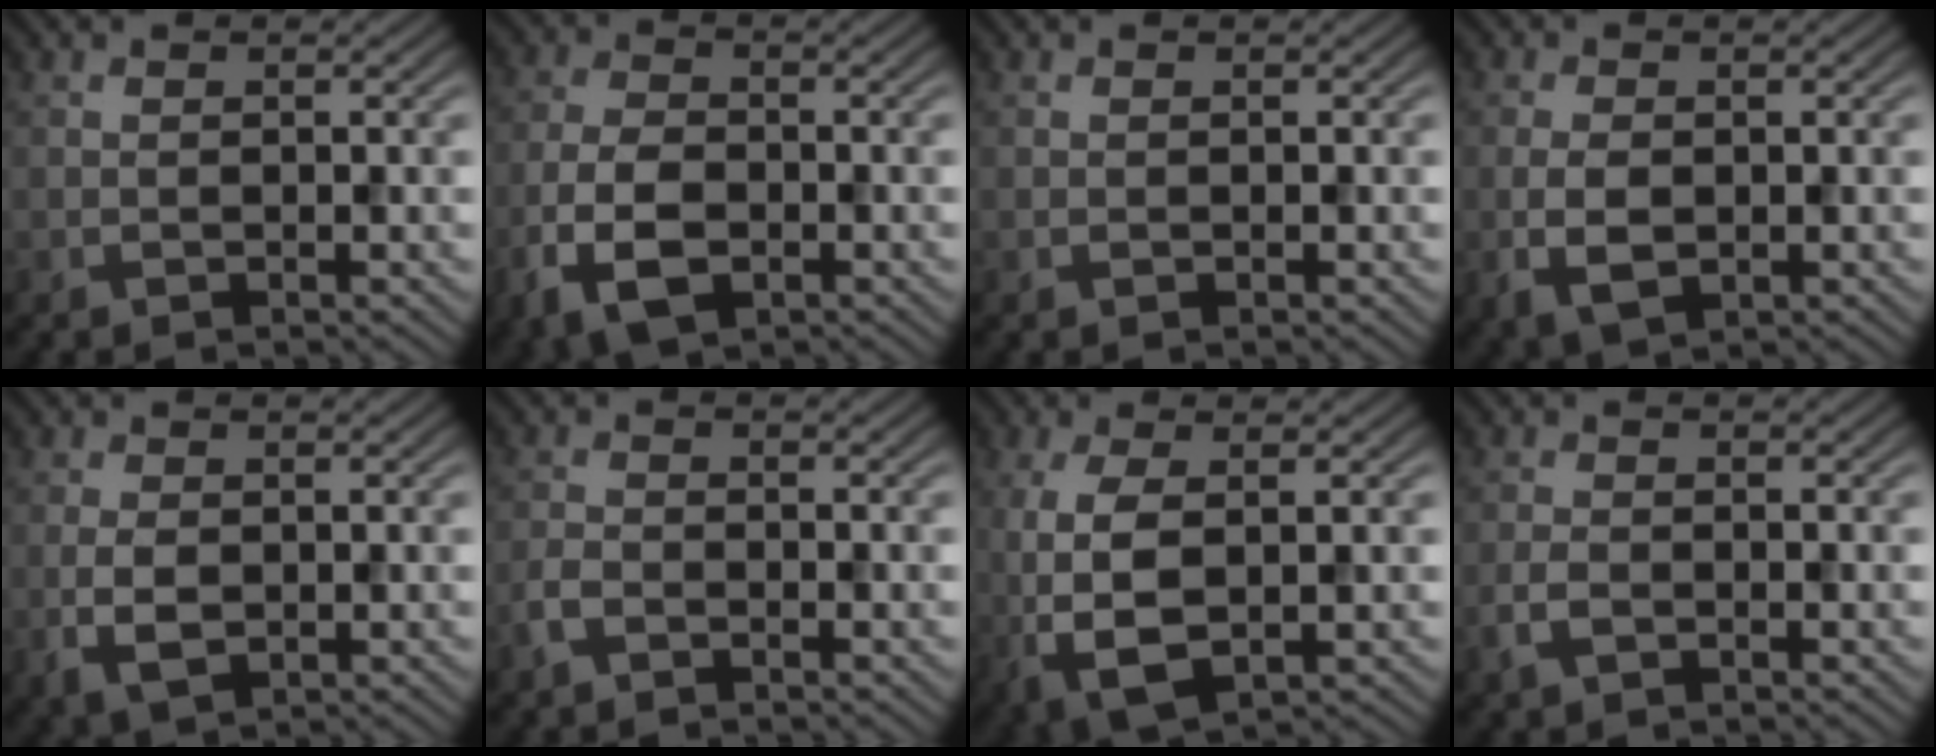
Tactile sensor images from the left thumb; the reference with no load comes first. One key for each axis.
{"total": 7.0, "fx": -3.0, "fy": 3.9, "fz": 5.0, "tx": -0.119, "ty": -0.011, "tz": -0.067}
{"total": 0.0}
{"total": 3.8, "fx": -0.7, "fy": 2.3, "fz": 3.0, "tx": -0.073, "ty": -0.009, "tz": -0.012}
{"total": 3.4, "fx": -0.5, "fy": 2.1, "fz": 2.7, "tx": -0.067, "ty": -0.009, "tz": -0.007}
{"total": 2.1, "fx": -1.5, "fy": 0.9, "fz": 1.2, "tx": -0.029, "ty": -0.001, "tz": -0.039}
{"total": 6.9, "fx": -0.9, "fy": 3.1, "fz": 6.2, "tx": -0.150, "ty": -0.010, "tz": -0.014}
{"total": 2.1, "fx": -1.2, "fy": 1.0, "fz": 1.4, "tx": -0.035, "ty": -0.002, "tz": -0.029}